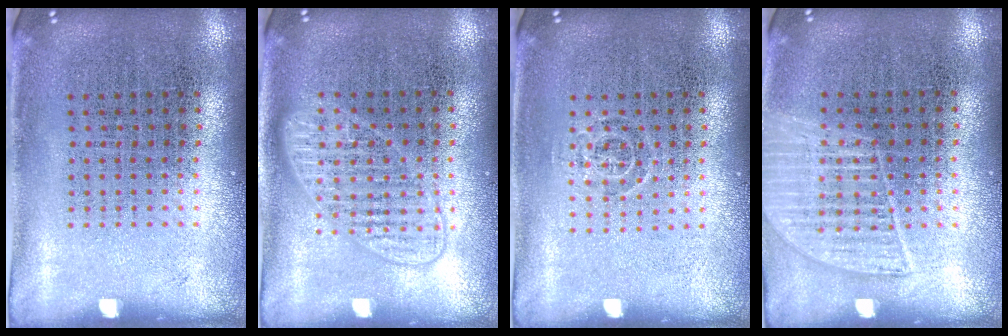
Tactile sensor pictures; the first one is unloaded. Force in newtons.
{"total": 1.5, "press": 1.4, "slide": 0.2}
{"total": 0.7, "press": 0.6, "slide": 0.5}
{"total": 1.3, "press": 1.3, "slide": 0.5}